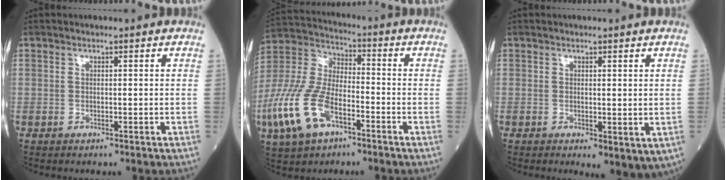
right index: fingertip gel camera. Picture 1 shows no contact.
{"total": 14.5, "force": [-6.4, 7.0, 11.0], "torque": [-0.263, 0.001, -0.121]}
{"total": 4.4, "force": [-0.4, 1.8, 4.0], "torque": [-0.049, -0.014, 0.001]}